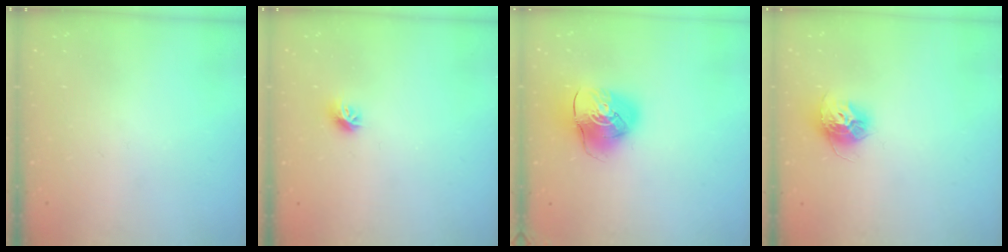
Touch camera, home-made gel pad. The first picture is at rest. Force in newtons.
{"total": 7.4, "press": 7.4, "slide": 0.7}
{"total": 12.6, "press": 12.5, "slide": 1.6}
{"total": 11.2, "press": 11.2, "slide": 0.8}